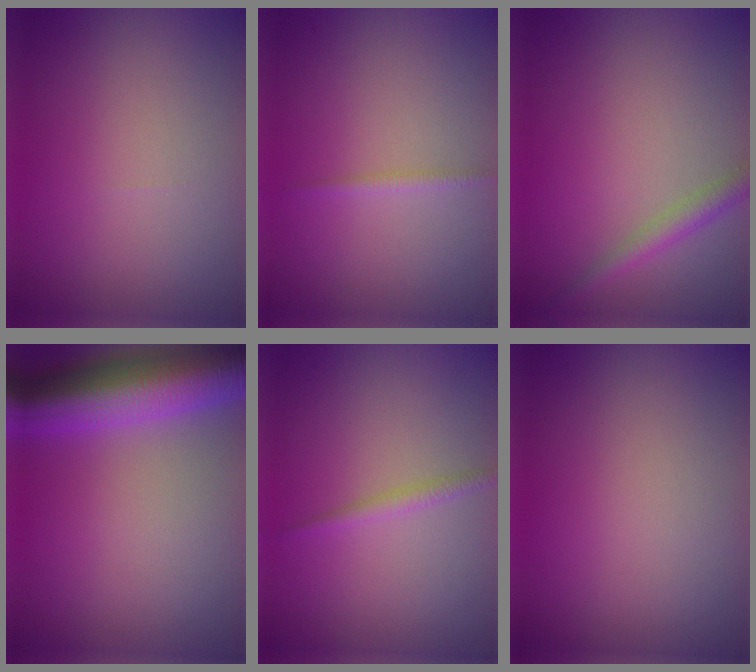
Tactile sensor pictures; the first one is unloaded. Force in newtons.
{"total": 0.8, "press": 0.8, "slide": 0.1}
{"total": 2.1, "press": 2.1, "slide": 0.0}
{"total": 10.0, "press": 10.0, "slide": 0.3}
{"total": 1.1, "press": 1.1, "slide": 0.0}
{"total": 0.0}